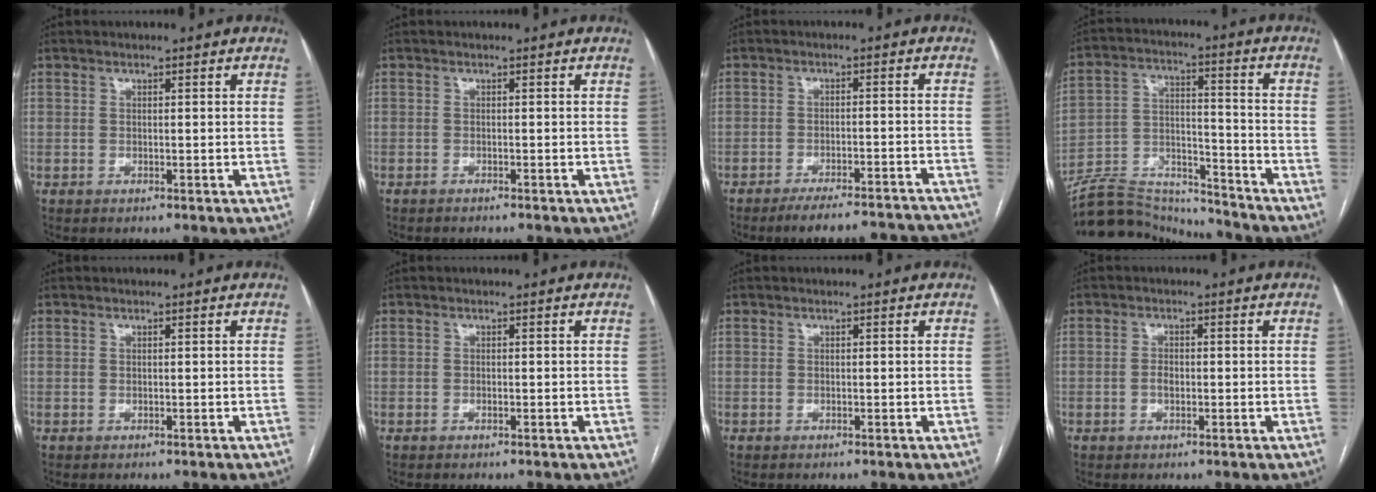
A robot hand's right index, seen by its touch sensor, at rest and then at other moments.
{"total": 1.5, "force": [-1.4, 0.1, 0.5], "torque": [-0.003, -0.001, -0.018]}
{"total": 17.2, "force": [-16.2, 2.2, 5.3], "torque": [-0.043, 0.010, -0.199]}
{"total": 15.6, "force": [-15.3, 2.0, 1.9], "torque": [-0.038, 0.038, -0.255]}
{"total": 0.0}
{"total": 0.0}
{"total": 0.0}
{"total": 1.6, "force": [-0.3, 1.0, 1.3], "torque": [-0.022, 0.003, -0.006]}